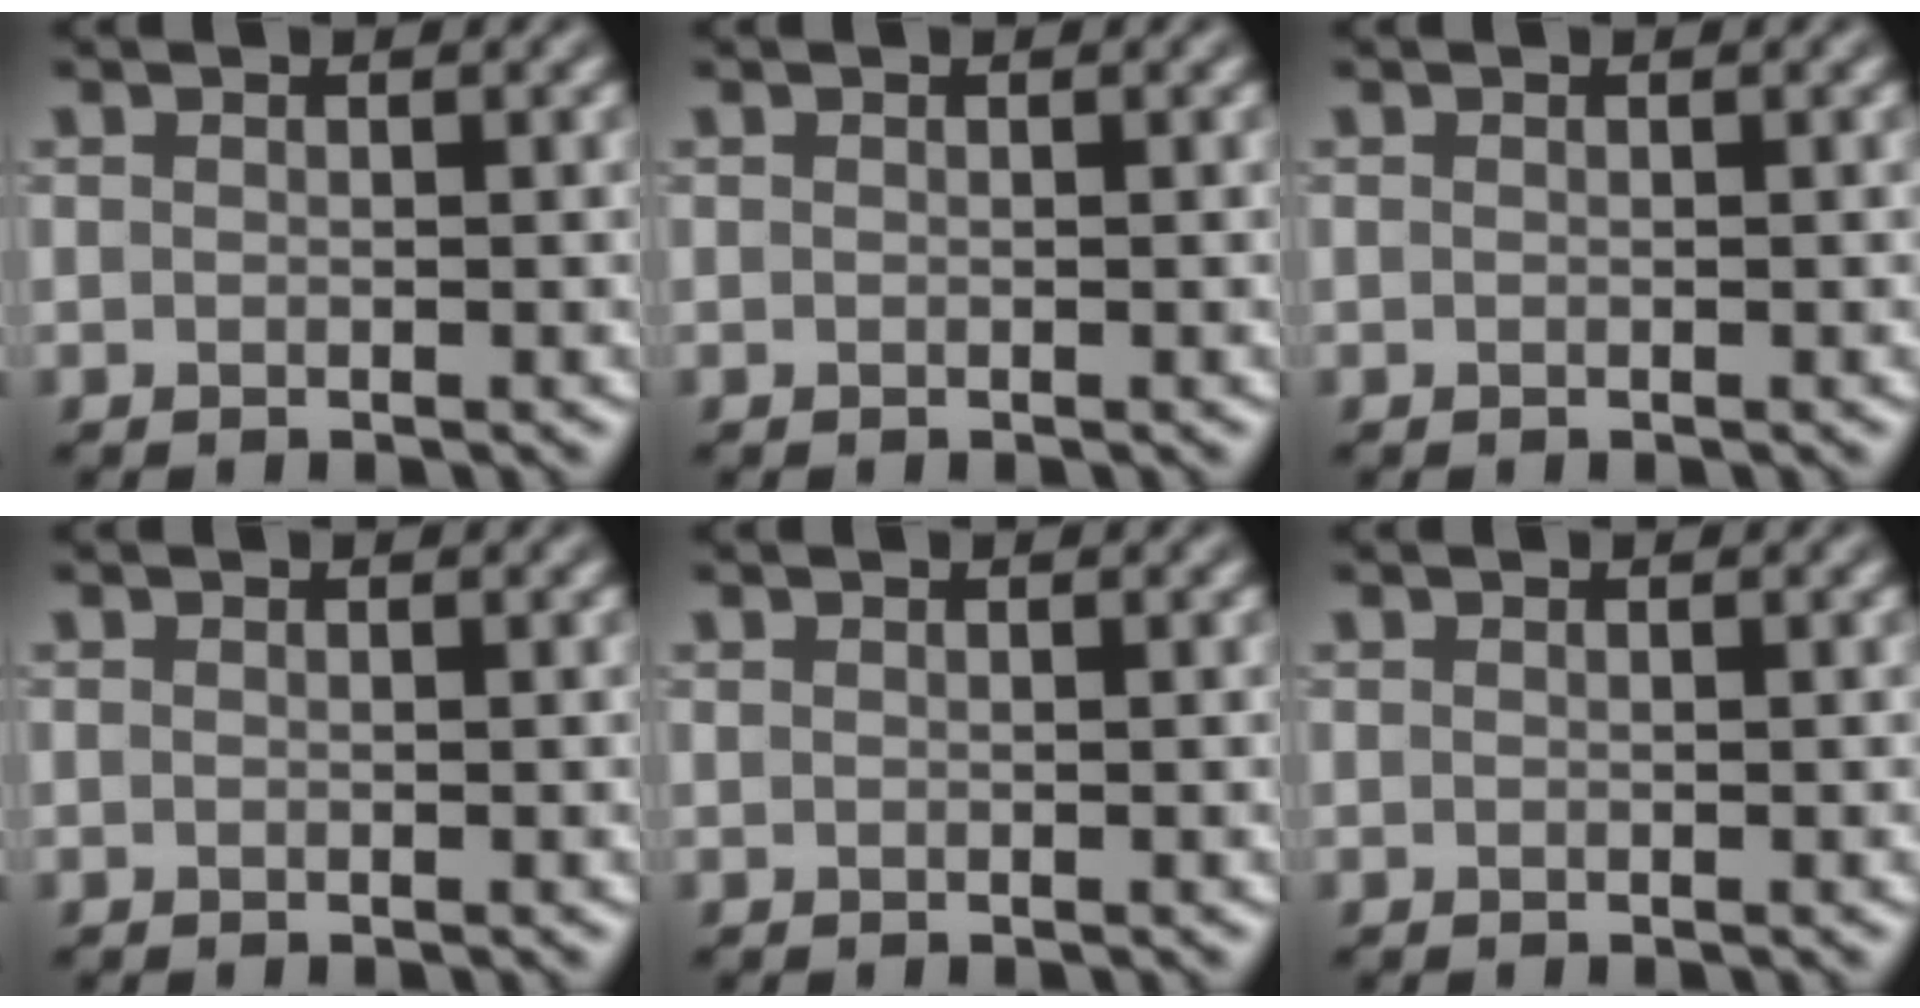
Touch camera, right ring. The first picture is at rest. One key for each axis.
{"total": 0.0}
{"total": 0.0}
{"total": 0.0}
{"total": 0.0}
{"total": 0.0}